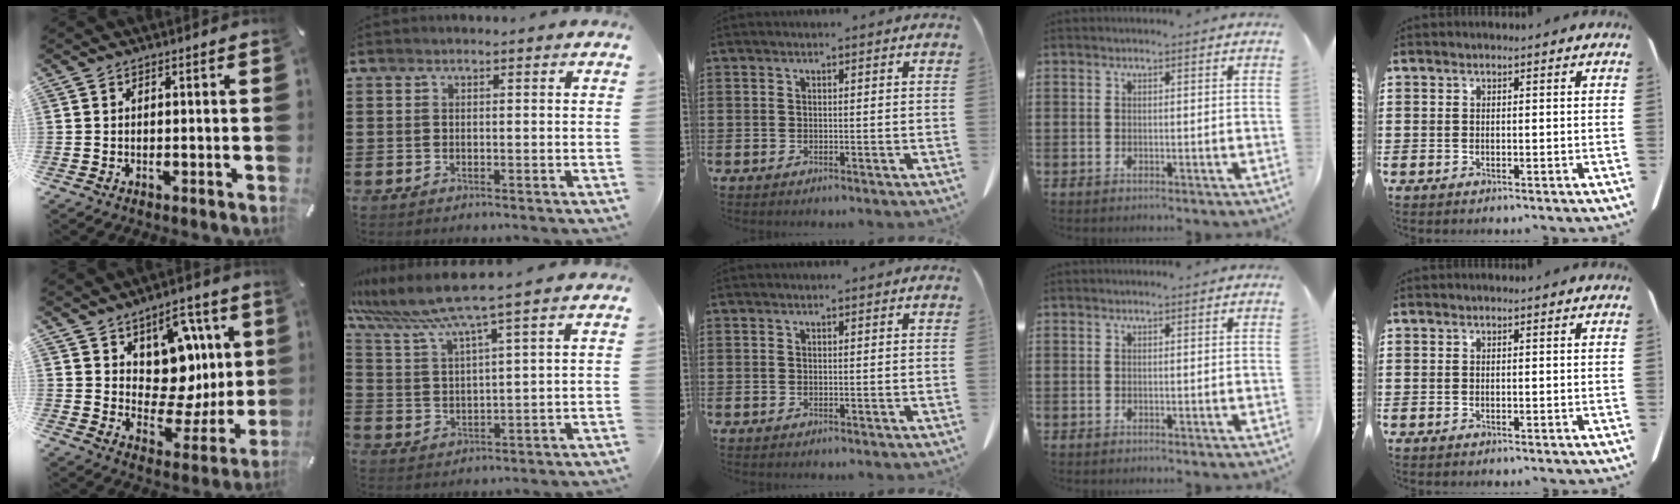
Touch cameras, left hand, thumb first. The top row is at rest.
{"thumb": {"total": 12.6, "force": [4.7, 10.3, 5.7], "torque": [-0.065, -0.054, 0.092]}, "index": {"total": 7.3, "force": [6.0, -0.8, 4.0], "torque": [-0.099, -0.033, 0.102]}}